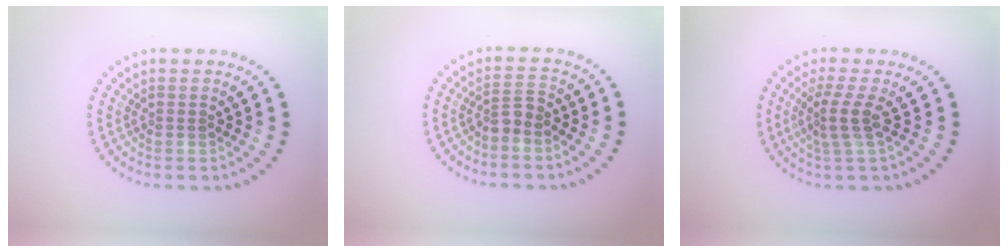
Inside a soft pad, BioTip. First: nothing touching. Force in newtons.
{"total": 1.7, "press": 1.3, "slide": 1.2}
{"total": 2.5, "press": 1.8, "slide": 1.7}